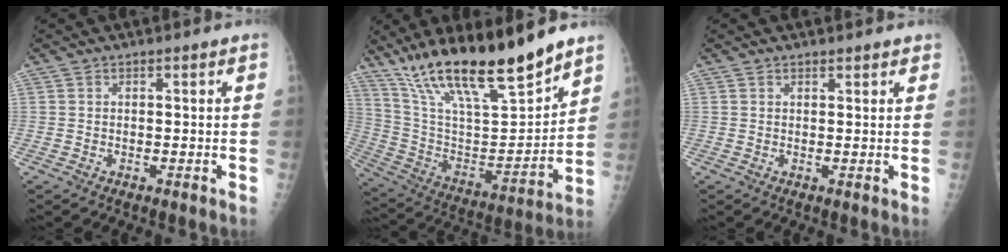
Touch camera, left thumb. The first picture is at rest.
{"total": 24.2, "force": [18.2, 4.9, 15.1], "torque": [-0.241, -0.074, 0.329]}
{"total": 1.4, "force": [1.2, 0.5, 0.5], "torque": [0.002, -0.003, 0.015]}